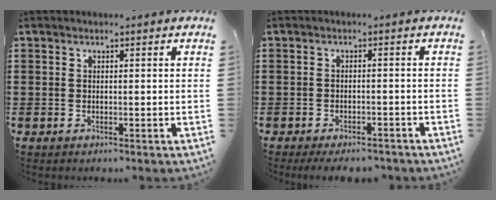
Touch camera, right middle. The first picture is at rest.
{"total": 2.2, "force": [-2.1, 0.1, 0.6], "torque": [-0.014, -0.004, -0.041]}